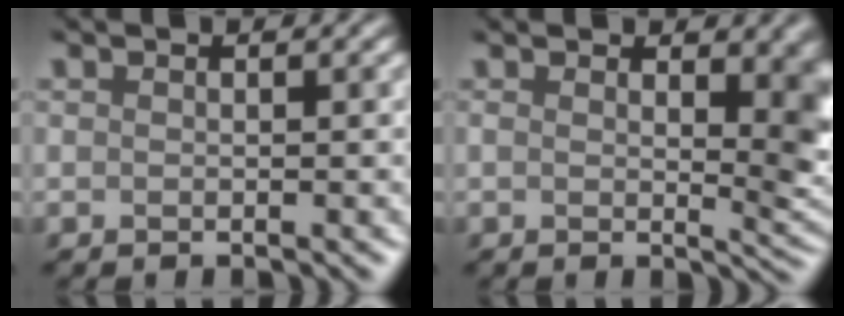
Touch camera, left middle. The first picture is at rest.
{"total": 7.3, "force": [1.6, 2.3, 6.8], "torque": [-0.052, 0.017, 0.022]}